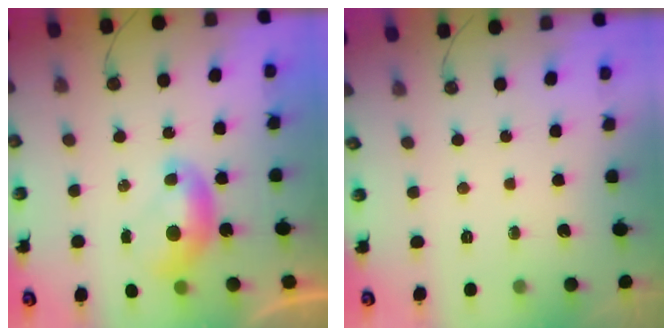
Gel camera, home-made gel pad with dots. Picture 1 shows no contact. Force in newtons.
{"total": 0.0}